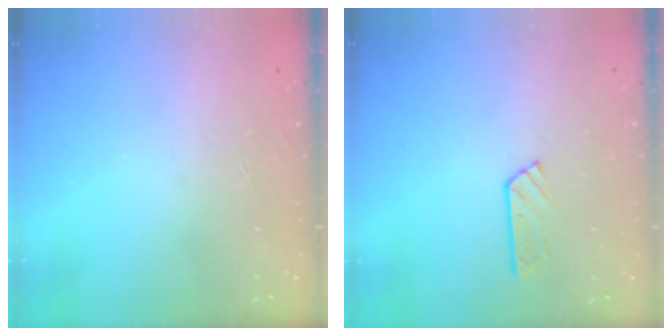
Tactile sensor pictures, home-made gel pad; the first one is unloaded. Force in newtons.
{"total": 3.3, "press": 3.3, "slide": 0.3}